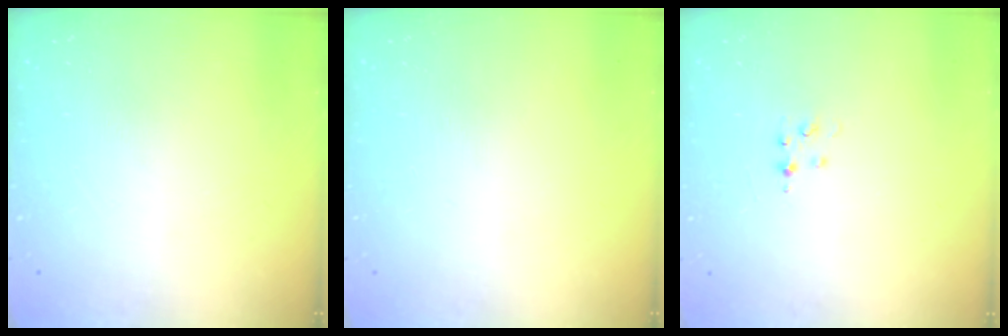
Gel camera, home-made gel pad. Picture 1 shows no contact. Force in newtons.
{"total": 0.0}
{"total": 4.3, "press": 4.2, "slide": 0.6}